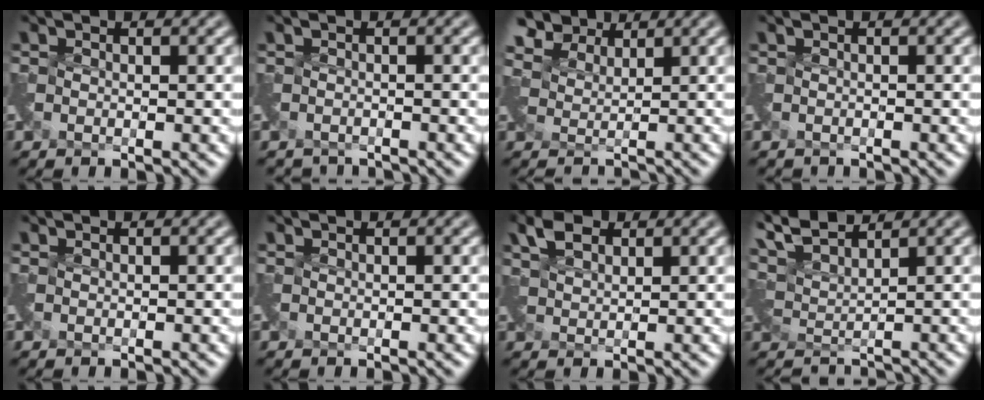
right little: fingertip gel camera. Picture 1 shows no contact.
{"total": 1.5, "force": [-1.5, 0.4, -0.1], "torque": [0.004, -0.014, -0.032]}
{"total": 4.8, "force": [4.4, 2.0, 0.4], "torque": [-0.010, 0.007, 0.062]}
{"total": 0.6, "force": [-0.5, 0.2, -0.2], "torque": [0.002, -0.009, -0.015]}
{"total": 0.0}
{"total": 0.0}
{"total": 3.0, "force": [2.3, 1.4, 1.3], "torque": [-0.033, 0.011, 0.048]}
{"total": 4.9, "force": [4.7, 0.3, 1.1], "torque": [-0.028, 0.012, 0.090]}